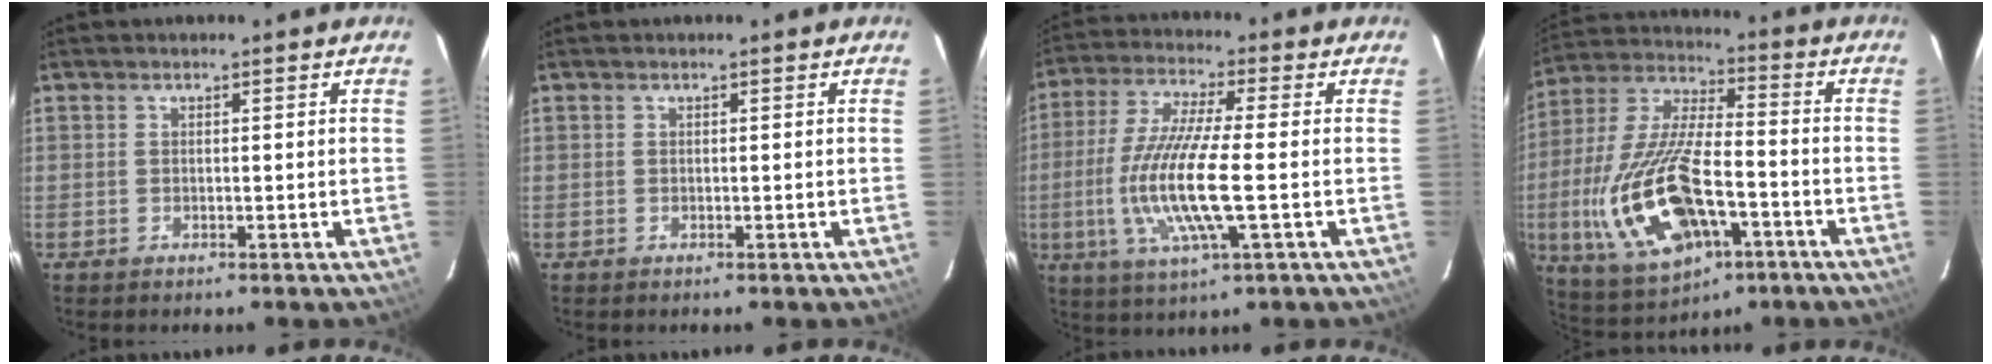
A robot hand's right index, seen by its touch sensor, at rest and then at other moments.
{"total": 0.0}
{"total": 14.3, "force": [-2.6, 2.0, 13.9], "torque": [-0.281, -0.014, -0.049]}
{"total": 21.2, "force": [-7.0, 9.1, 17.8], "torque": [-0.394, -0.023, -0.110]}